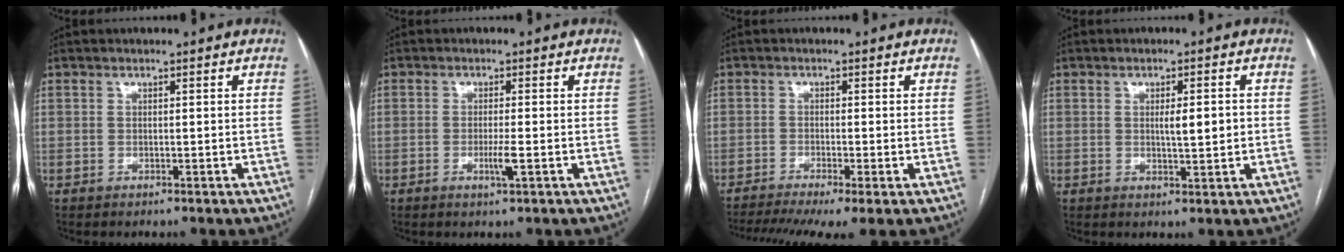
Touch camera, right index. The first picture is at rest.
{"total": 2.5, "force": [-0.8, -0.1, 2.4], "torque": [-0.045, -0.005, -0.013]}
{"total": 9.7, "force": [-6.7, 1.3, 6.9], "torque": [-0.113, -0.011, -0.108]}
{"total": 3.7, "force": [0.2, 0.7, 3.7], "torque": [-0.059, -0.002, 0.004]}